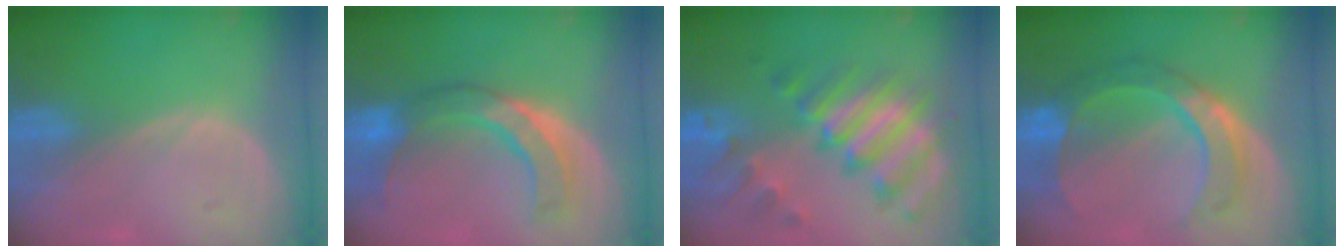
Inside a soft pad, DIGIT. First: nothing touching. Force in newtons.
{"total": 8.2, "press": 8.2, "slide": 0.6}
{"total": 11.5, "press": 9.8, "slide": 6.0}
{"total": 8.5, "press": 8.5, "slide": 0.5}